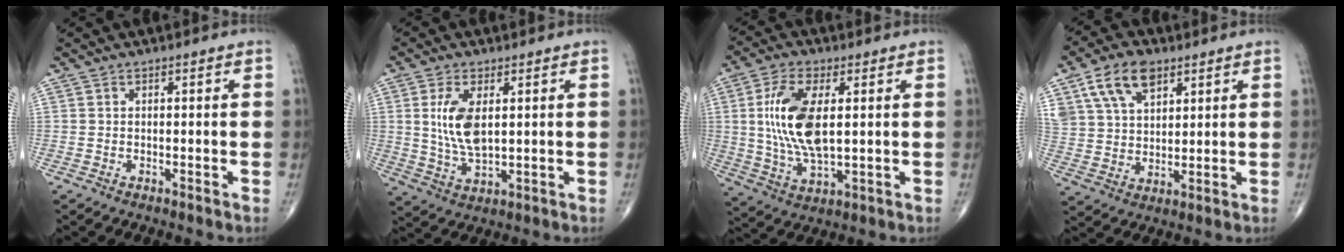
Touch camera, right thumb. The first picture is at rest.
{"total": 8.6, "force": [1.8, 4.0, 7.4], "torque": [-0.148, -0.014, 0.044]}
{"total": 13.8, "force": [2.1, 6.2, 12.2], "torque": [-0.247, -0.011, 0.046]}
{"total": 11.6, "force": [6.3, 6.7, 7.1], "torque": [-0.116, -0.014, 0.123]}